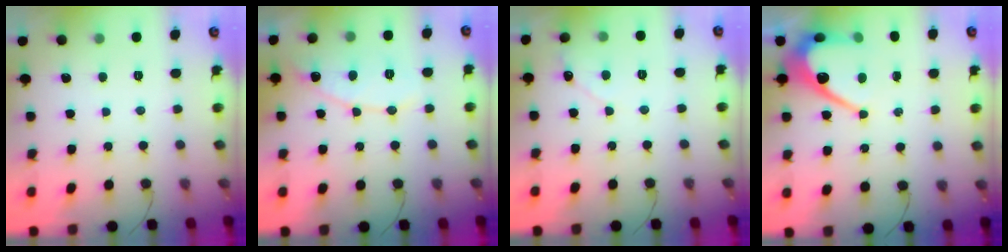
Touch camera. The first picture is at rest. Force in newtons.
{"total": 8.2, "press": 8.2, "slide": 0.6}
{"total": 3.7, "press": 3.7, "slide": 0.4}
{"total": 8.9, "press": 8.9, "slide": 0.7}